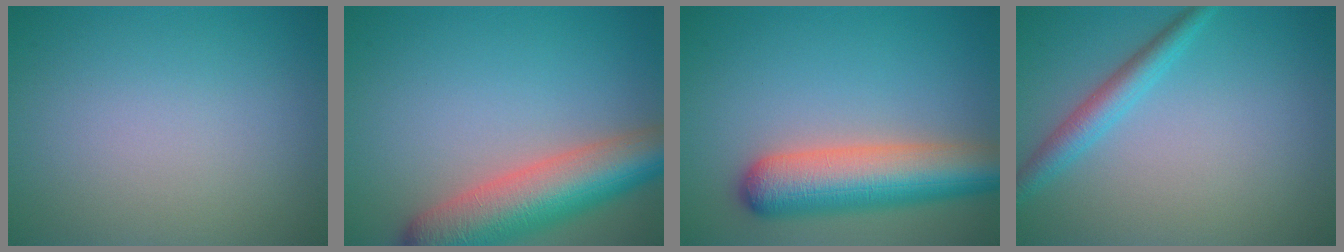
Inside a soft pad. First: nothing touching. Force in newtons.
{"total": 8.7, "press": 8.7, "slide": 0.5}
{"total": 8.1, "press": 8.1, "slide": 0.4}
{"total": 2.6, "press": 2.6, "slide": 0.0}